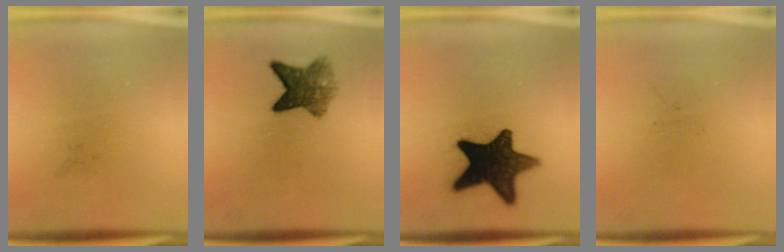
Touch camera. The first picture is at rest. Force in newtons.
{"total": 5.9}
{"total": 15.8}
{"total": 0.0}